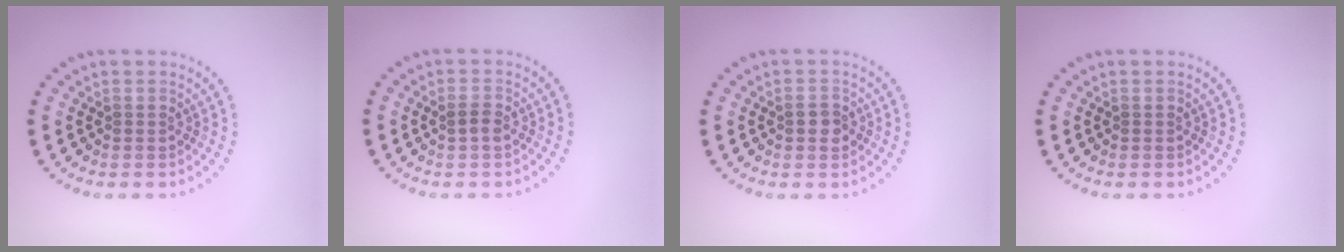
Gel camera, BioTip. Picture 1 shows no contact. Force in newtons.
{"total": 1.3, "press": 1.2, "slide": 0.3}
{"total": 1.6, "press": 1.6, "slide": 0.3}
{"total": 0.0}